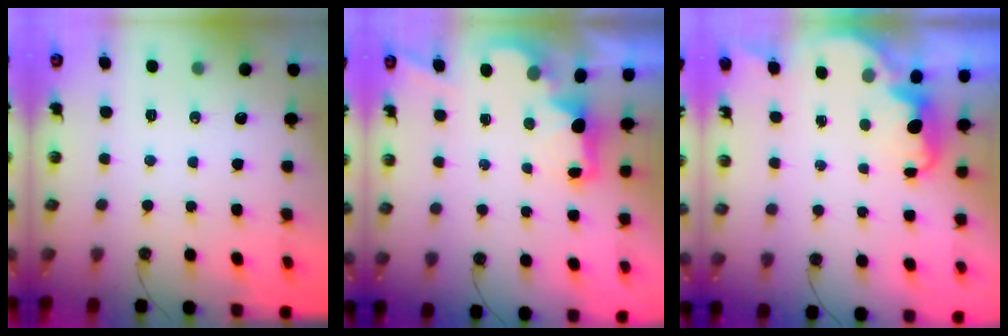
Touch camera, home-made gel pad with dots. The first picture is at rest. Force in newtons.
{"total": 2.2, "press": 2.1, "slide": 0.8}
{"total": 3.0, "press": 2.9, "slide": 0.7}